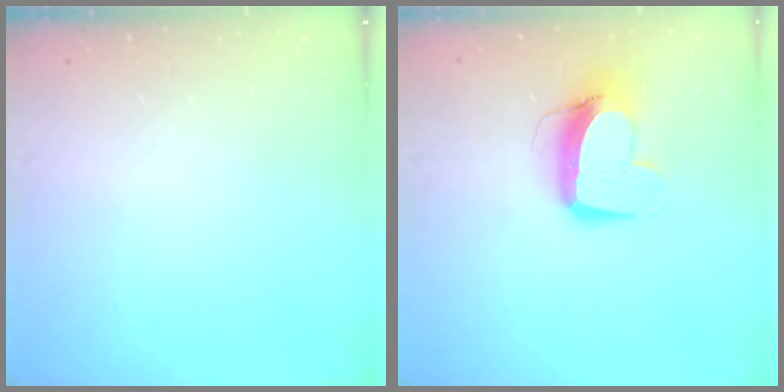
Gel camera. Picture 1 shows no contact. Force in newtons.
{"total": 11.5, "press": 11.5, "slide": 1.4}